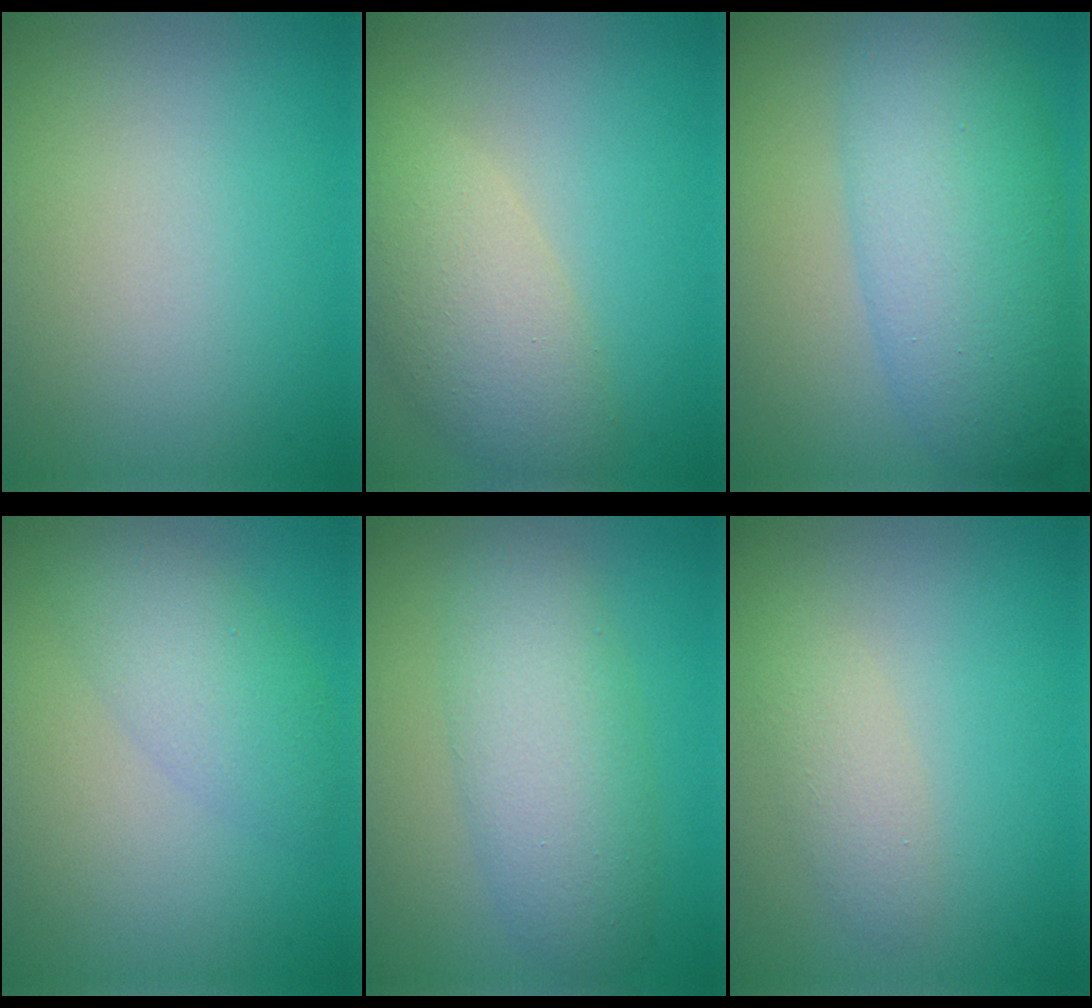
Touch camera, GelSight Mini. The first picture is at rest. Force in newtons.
{"total": 5.2, "press": 5.2, "slide": 0.3}
{"total": 8.1, "press": 8.1, "slide": 0.0}
{"total": 3.6, "press": 3.6, "slide": 0.1}
{"total": 5.4, "press": 5.3, "slide": 0.3}
{"total": 1.8, "press": 1.8, "slide": 0.2}